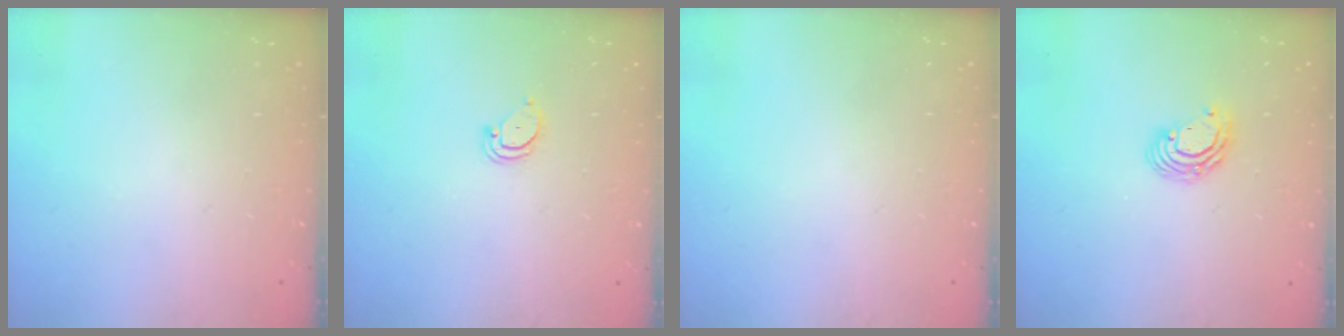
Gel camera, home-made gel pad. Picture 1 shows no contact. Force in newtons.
{"total": 2.7, "press": 2.7, "slide": 0.2}
{"total": 0.0}
{"total": 6.2, "press": 6.2, "slide": 0.4}